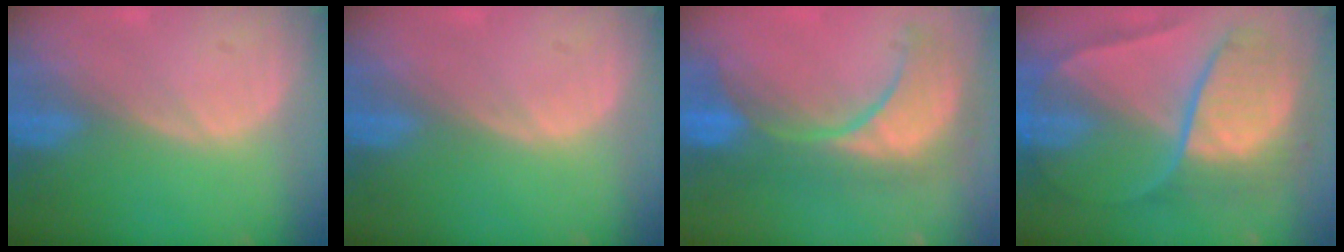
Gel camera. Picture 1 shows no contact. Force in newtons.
{"total": 0.0}
{"total": 10.9, "press": 10.2, "slide": 3.9}
{"total": 10.4, "press": 10.3, "slide": 1.1}